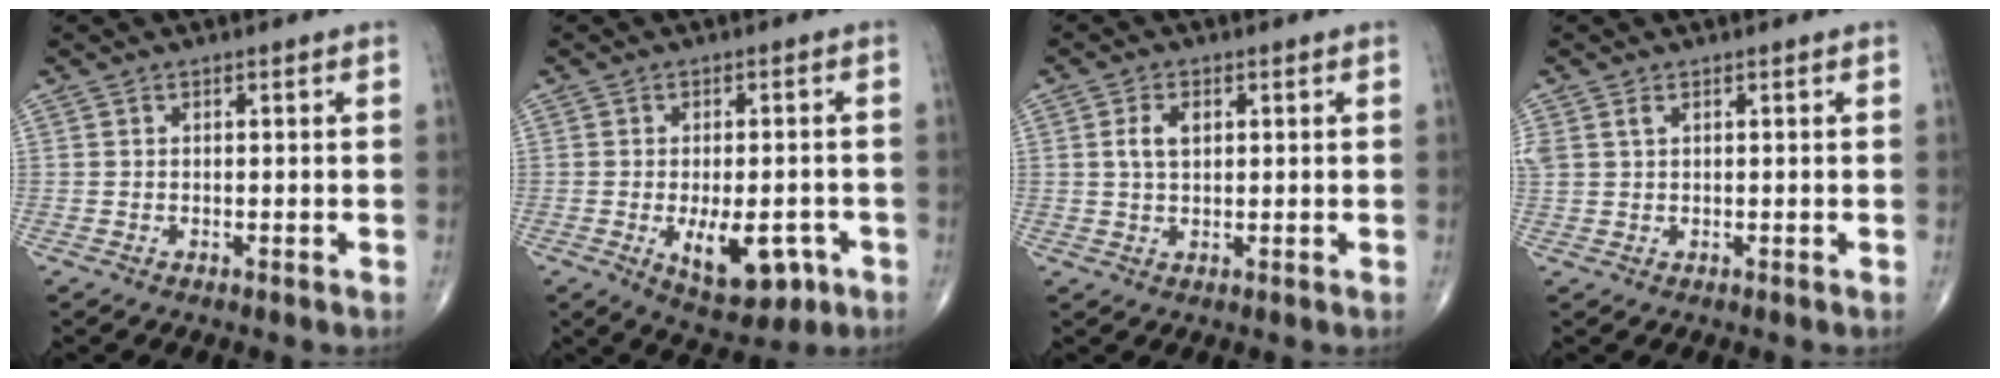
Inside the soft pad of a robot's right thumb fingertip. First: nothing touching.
{"total": 10.4, "force": [-3.4, 5.1, 8.4], "torque": [-0.102, 0.003, -0.036]}
{"total": 3.7, "force": [0.9, 2.2, 2.8], "torque": [-0.054, 0.002, 0.017]}
{"total": 2.5, "force": [1.0, 1.5, 1.7], "torque": [-0.054, 0.014, 0.029]}